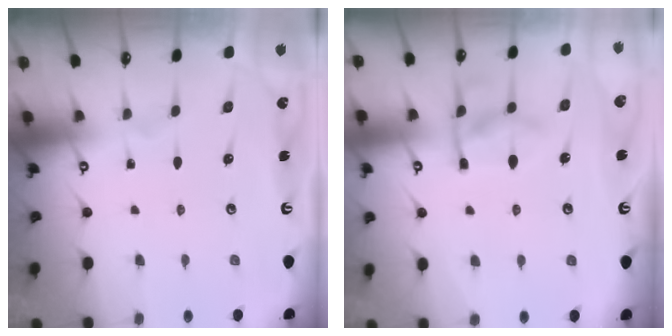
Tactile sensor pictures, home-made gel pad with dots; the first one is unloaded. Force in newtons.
{"total": 7.3, "press": 7.1, "slide": 1.4}